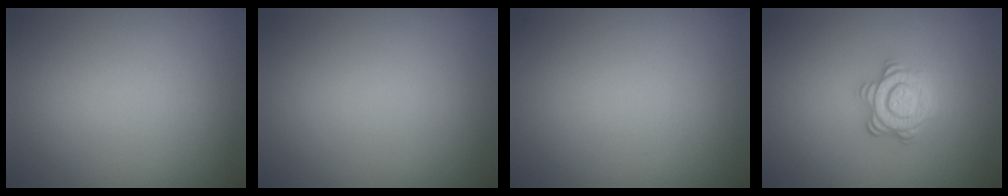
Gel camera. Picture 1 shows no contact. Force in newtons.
{"total": 0.0}
{"total": 0.0}
{"total": 3.6, "press": 3.1, "slide": 1.9}